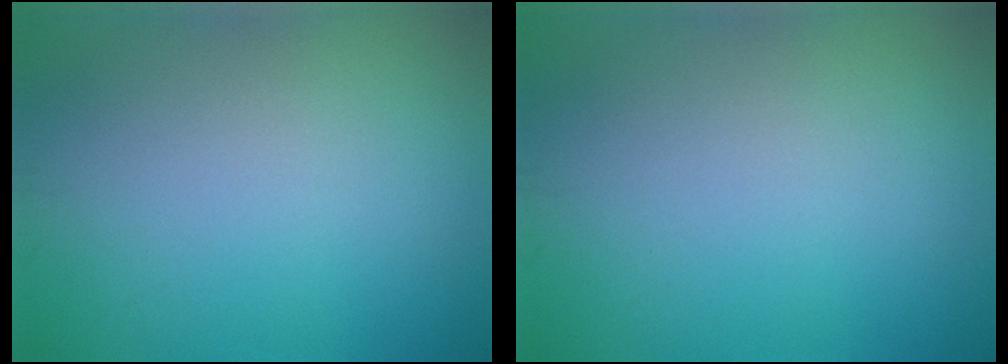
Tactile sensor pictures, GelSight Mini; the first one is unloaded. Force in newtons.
{"total": 0.0}